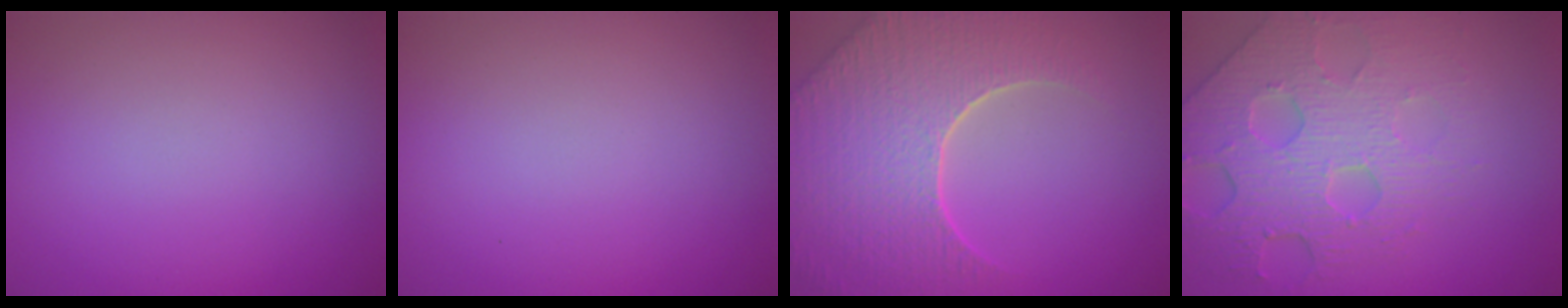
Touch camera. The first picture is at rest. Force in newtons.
{"total": 0.0}
{"total": 8.6, "press": 6.1, "slide": 6.1}
{"total": 6.3, "press": 5.1, "slide": 3.8}